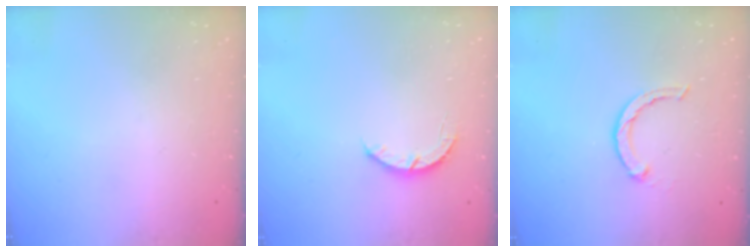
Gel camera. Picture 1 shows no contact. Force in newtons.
{"total": 3.2, "press": 3.2, "slide": 0.4}
{"total": 3.1, "press": 3.0, "slide": 0.5}